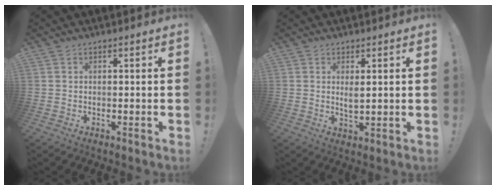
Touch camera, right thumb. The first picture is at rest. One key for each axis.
{"total": 2.8, "fx": 1.2, "fy": 1.2, "fz": 2.2, "tx": -0.039, "ty": -0.010, "tz": 0.021}